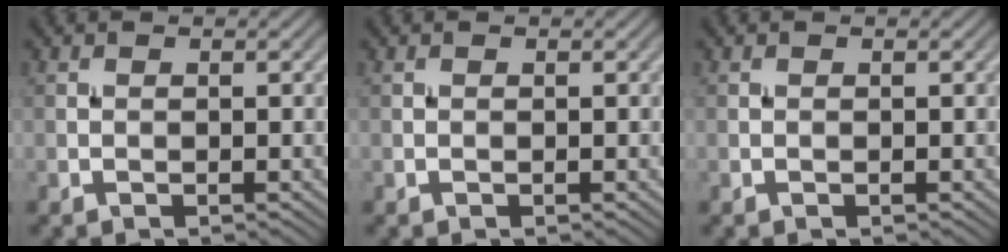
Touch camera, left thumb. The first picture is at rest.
{"total": 0.0}
{"total": 0.0}